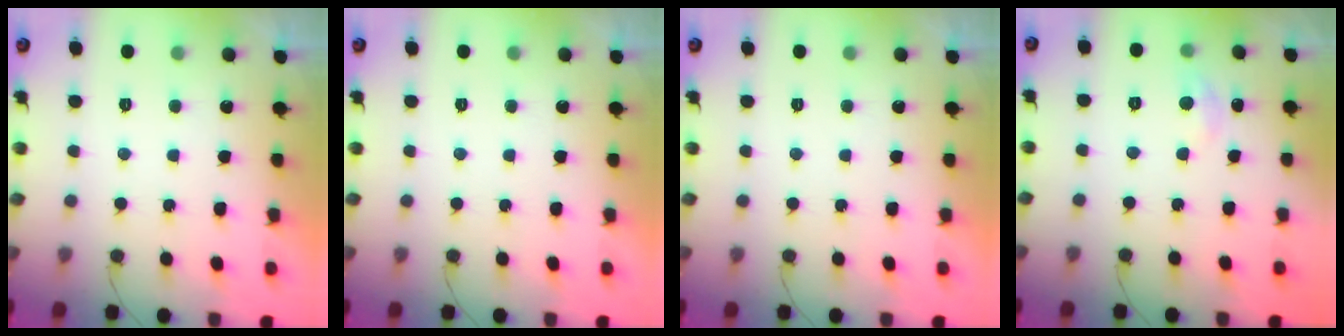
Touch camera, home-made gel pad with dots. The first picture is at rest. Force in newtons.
{"total": 0.0}
{"total": 0.0}
{"total": 3.6, "press": 3.6, "slide": 0.5}